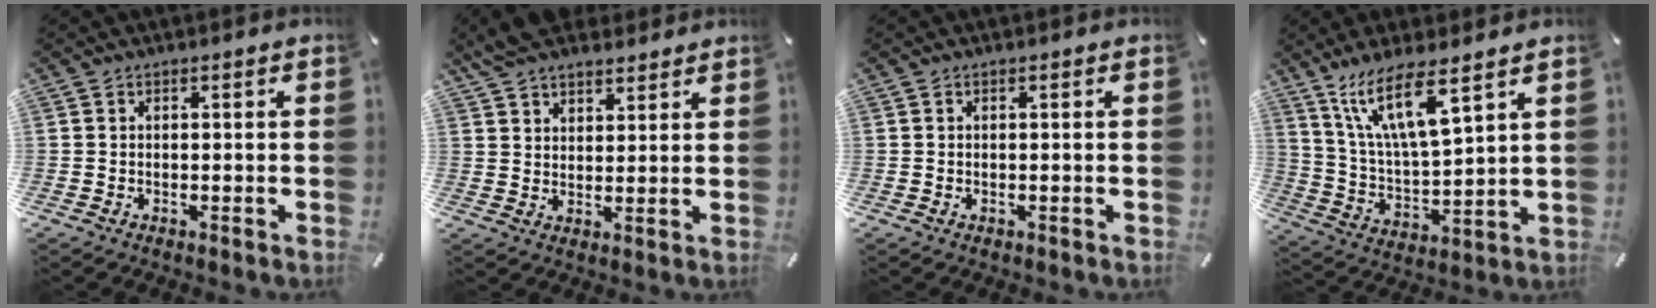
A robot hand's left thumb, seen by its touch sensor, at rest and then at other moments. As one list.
[{"total": 6.9, "force": [5.6, 3.6, 1.9], "torque": [-0.041, -0.023, 0.103]}, {"total": 0.0}, {"total": 13.7, "force": [9.2, 3.4, 9.6], "torque": [-0.219, -0.030, 0.161]}]